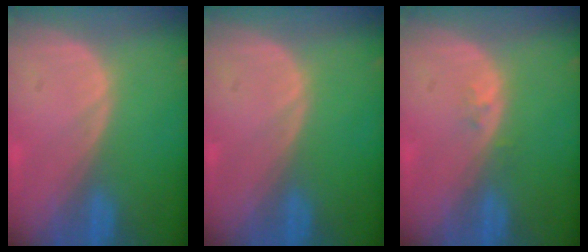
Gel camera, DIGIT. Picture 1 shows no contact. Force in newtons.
{"total": 0.0}
{"total": 1.1, "press": 0.8, "slide": 0.7}